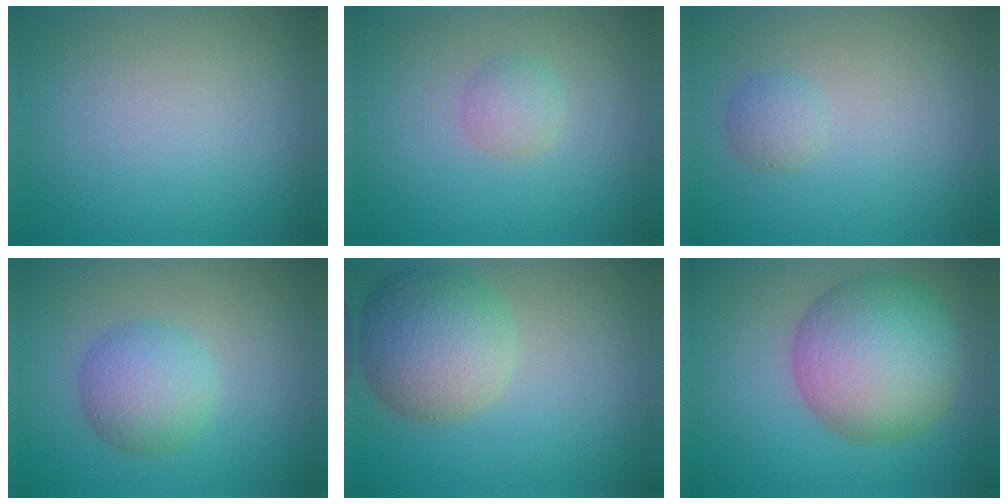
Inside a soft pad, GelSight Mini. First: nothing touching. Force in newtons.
{"total": 1.6, "press": 1.6, "slide": 0.1}
{"total": 1.3, "press": 1.3, "slide": 0.2}
{"total": 4.1, "press": 4.1, "slide": 0.1}
{"total": 7.0, "press": 7.0, "slide": 0.2}
{"total": 9.9, "press": 9.8, "slide": 0.5}